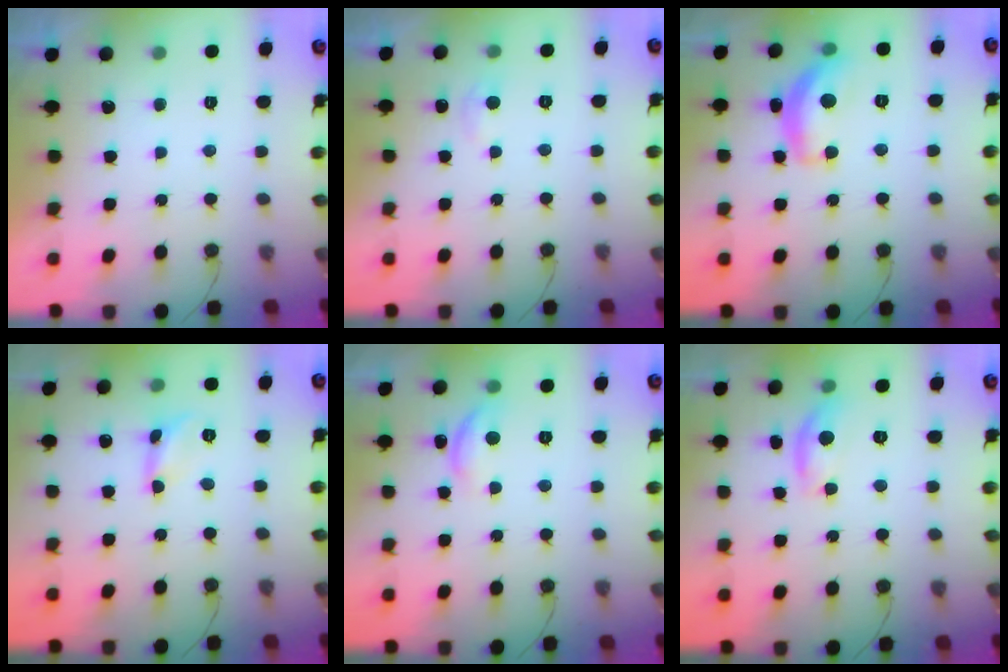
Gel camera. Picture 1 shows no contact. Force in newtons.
{"total": 4.5, "press": 4.4, "slide": 0.6}
{"total": 13.6, "press": 13.6, "slide": 0.7}
{"total": 2.3, "press": 2.3, "slide": 0.2}
{"total": 9.2, "press": 9.2, "slide": 0.7}
{"total": 7.6, "press": 7.6, "slide": 0.6}